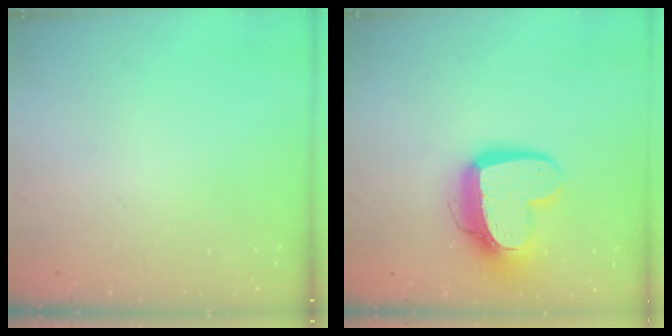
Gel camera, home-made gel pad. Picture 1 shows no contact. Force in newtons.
{"total": 14.4, "press": 14.3, "slide": 1.3}